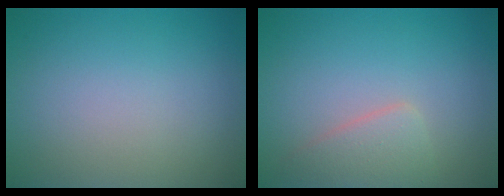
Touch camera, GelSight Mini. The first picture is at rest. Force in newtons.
{"total": 2.4, "press": 2.4, "slide": 0.1}